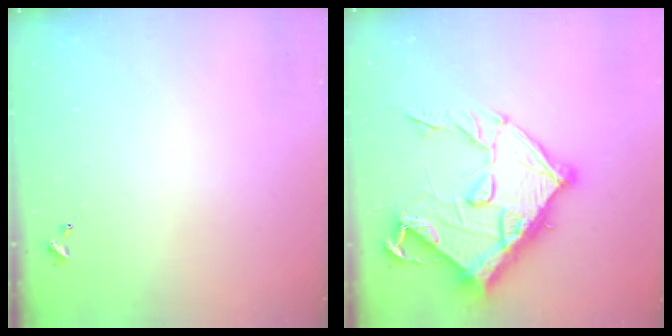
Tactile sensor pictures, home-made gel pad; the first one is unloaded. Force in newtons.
{"total": 22.3, "press": 22.2, "slide": 1.4}